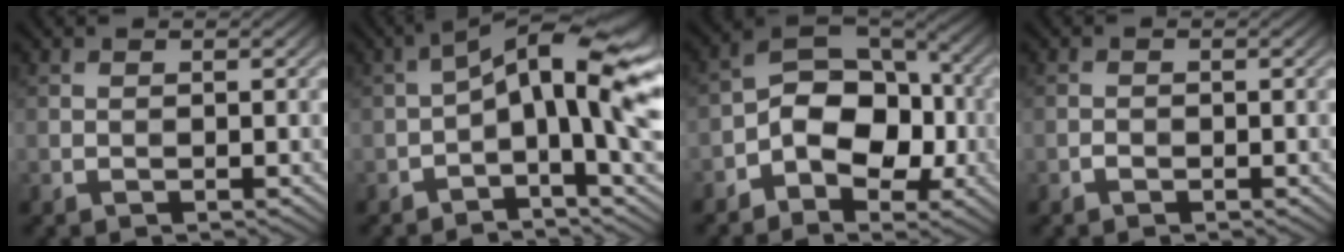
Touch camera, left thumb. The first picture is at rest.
{"total": 12.3, "force": [-0.1, 3.8, 11.7], "torque": [-0.183, 0.019, -0.017]}
{"total": 10.0, "force": [-3.0, 6.4, 7.2], "torque": [-0.115, 0.003, -0.066]}
{"total": 0.7, "force": [-0.5, 0.4, 0.3], "torque": [-0.004, -0.001, -0.010]}